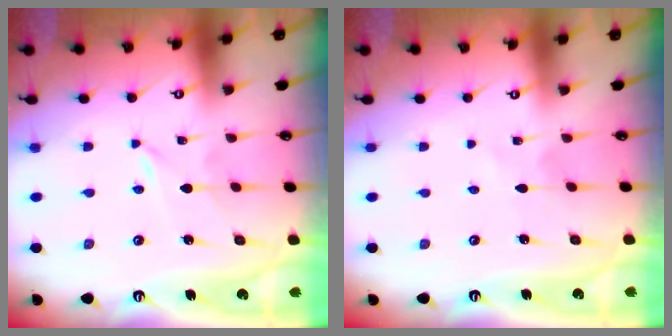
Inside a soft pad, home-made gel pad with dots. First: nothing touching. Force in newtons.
{"total": 1.5, "press": 1.5, "slide": 0.2}